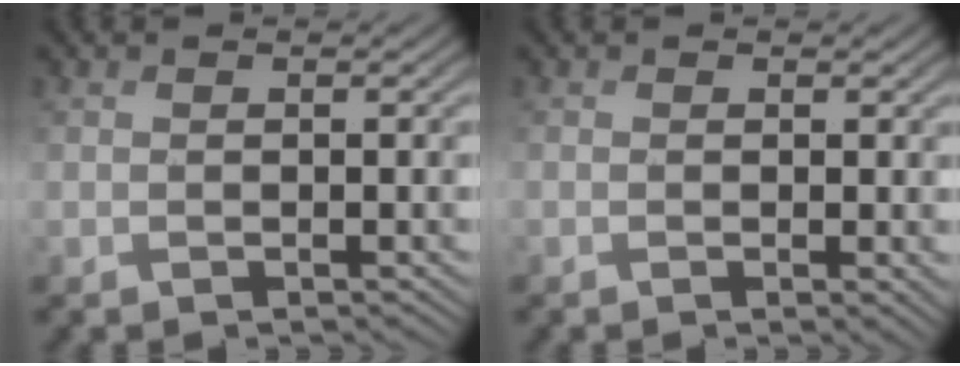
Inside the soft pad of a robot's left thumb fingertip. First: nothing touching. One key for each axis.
{"total": 0.8, "fx": 0.4, "fy": 0.2, "fz": 0.7, "tx": -0.008, "ty": -0.004, "tz": 0.005}